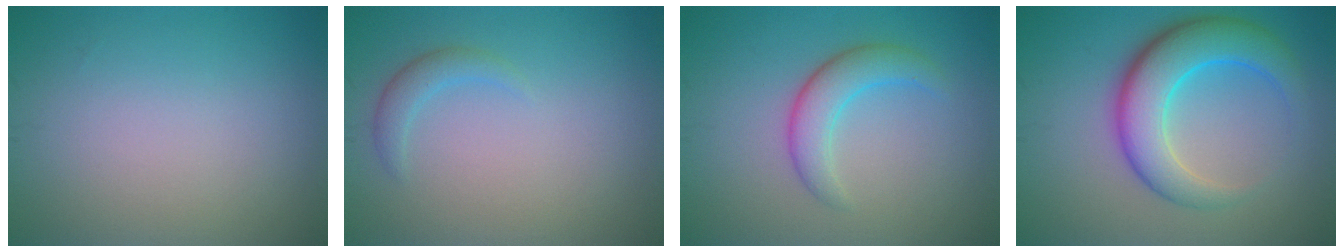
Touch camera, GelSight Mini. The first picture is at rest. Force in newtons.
{"total": 1.5, "press": 1.5, "slide": 0.1}
{"total": 3.4, "press": 3.4, "slide": 0.3}
{"total": 7.1, "press": 7.1, "slide": 0.1}